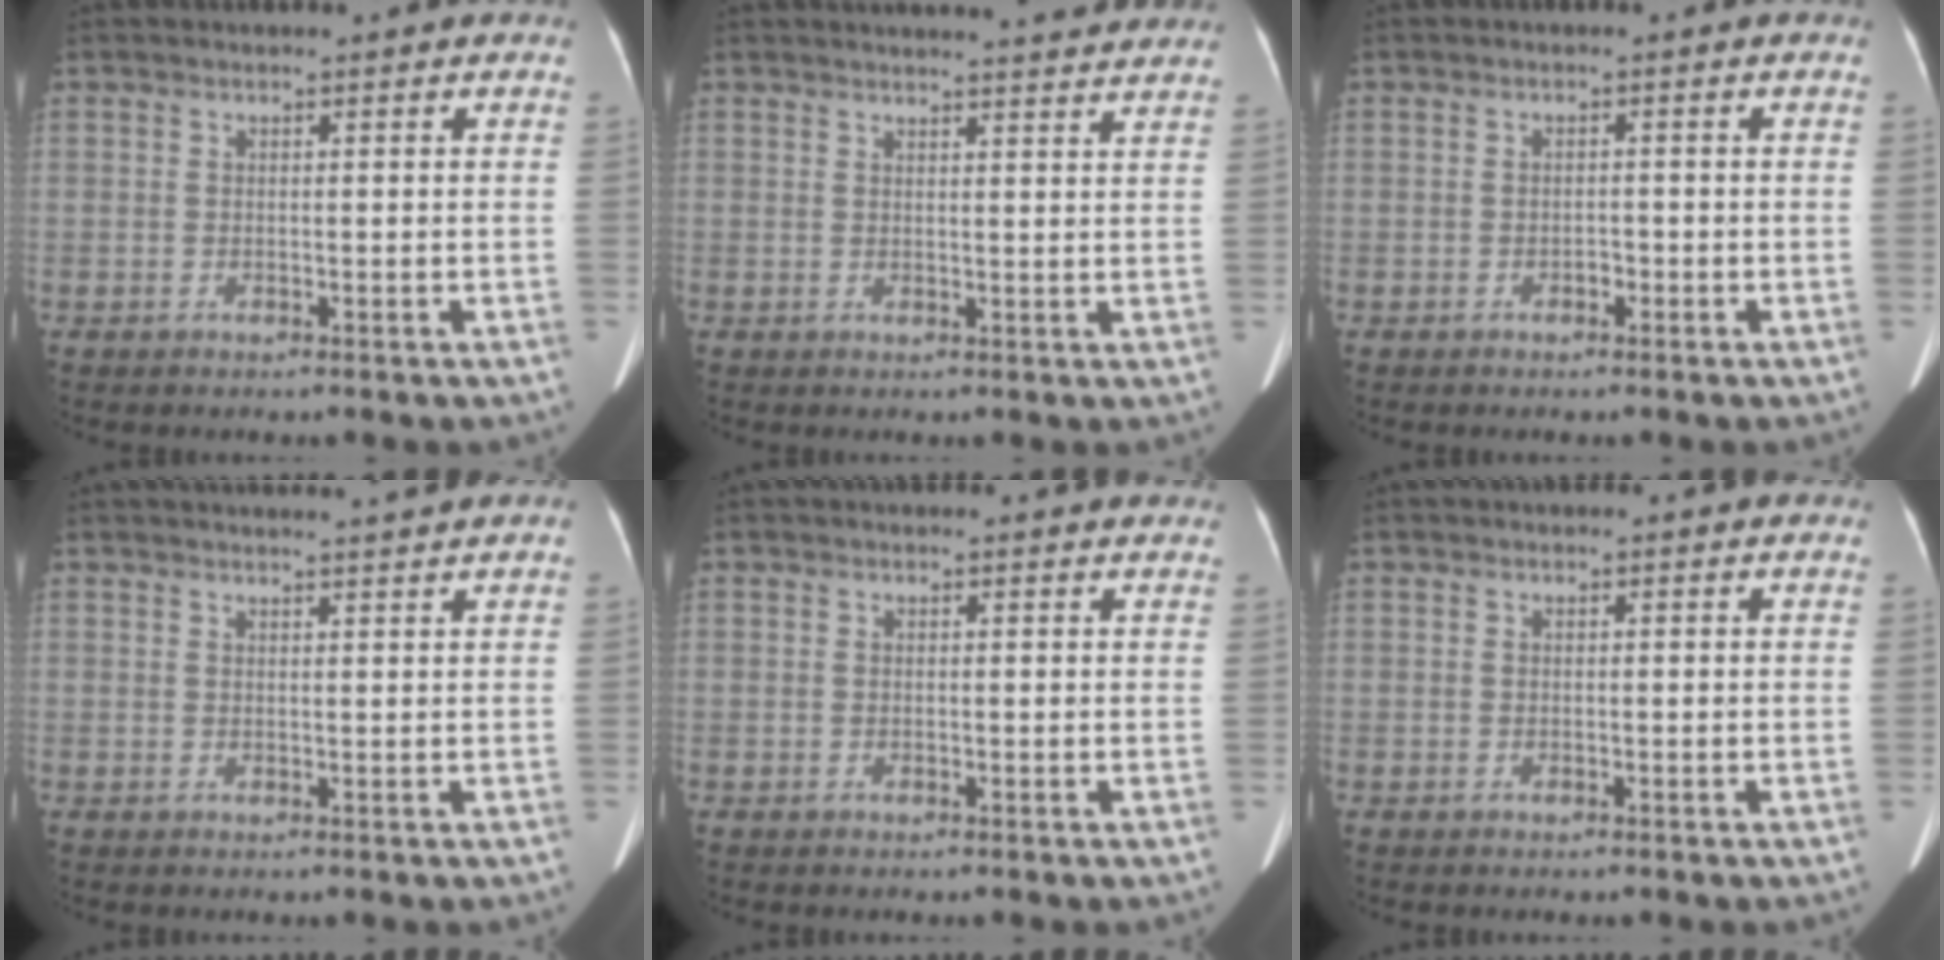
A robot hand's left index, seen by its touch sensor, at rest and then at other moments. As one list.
[{"total": 9.0, "force": [8.6, 0.1, 2.7], "torque": [-0.035, 0.002, 0.090]}, {"total": 1.0, "force": [-0.6, 0.6, 0.5], "torque": [-0.008, 0.003, -0.009]}, {"total": 4.7, "force": [4.3, -0.7, 1.6], "torque": [-0.022, 0.008, 0.049]}, {"total": 2.7, "force": [2.6, 0.7, 0.4], "torque": [-0.007, 0.003, 0.016]}, {"total": 0.9, "force": [0.8, 0.3, 0.1], "torque": [-0.012, -0.001, 0.001]}]